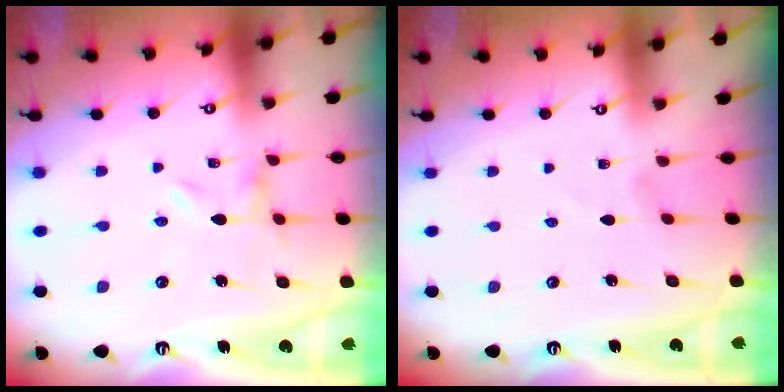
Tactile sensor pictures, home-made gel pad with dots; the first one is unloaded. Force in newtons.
{"total": 1.5, "press": 1.5, "slide": 0.1}